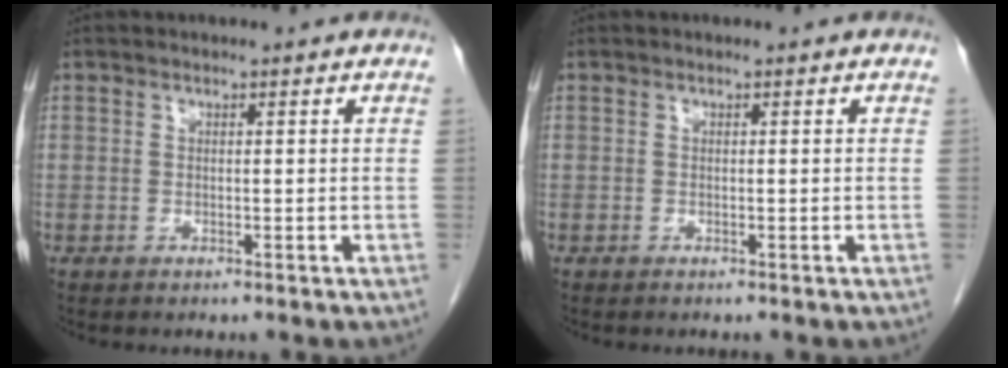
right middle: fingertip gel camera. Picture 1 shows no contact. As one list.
[{"total": 0.0}]